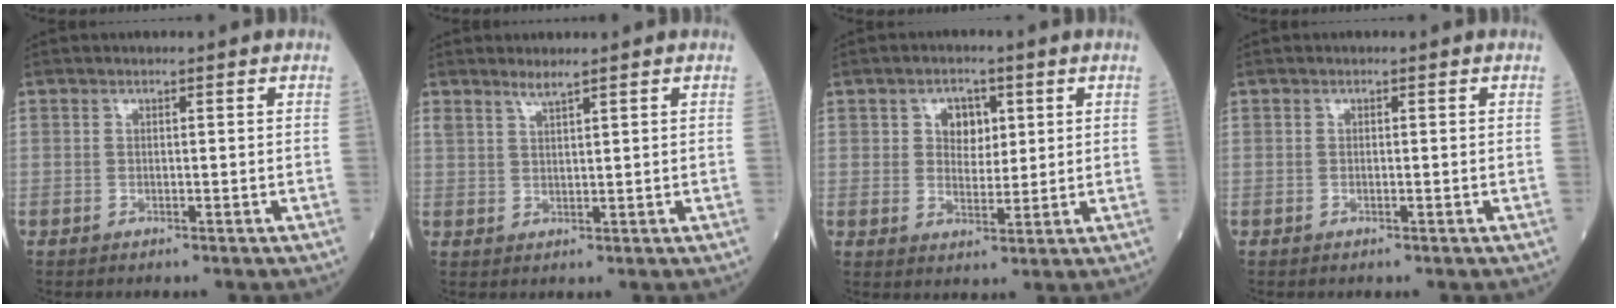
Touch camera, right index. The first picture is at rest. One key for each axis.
{"total": 2.7, "fx": 2.2, "fy": 0.6, "fz": 1.4, "tx": -0.038, "ty": 0.009, "tz": 0.051}
{"total": 6.5, "fx": 2.1, "fy": 4.7, "fz": 4.0, "tx": -0.083, "ty": 0.015, "tz": 0.043}
{"total": 0.0}